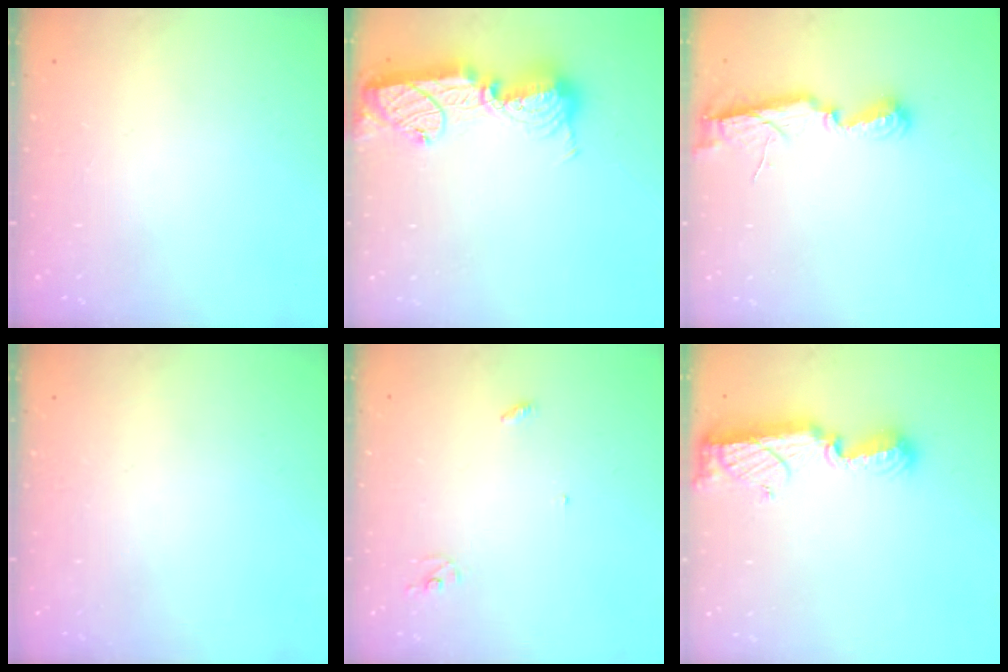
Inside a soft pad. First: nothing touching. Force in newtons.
{"total": 14.9, "press": 14.9, "slide": 0.9}
{"total": 7.0, "press": 7.0, "slide": 0.5}
{"total": 0.0}
{"total": 2.8, "press": 2.8, "slide": 0.2}
{"total": 10.8, "press": 10.5, "slide": 2.5}